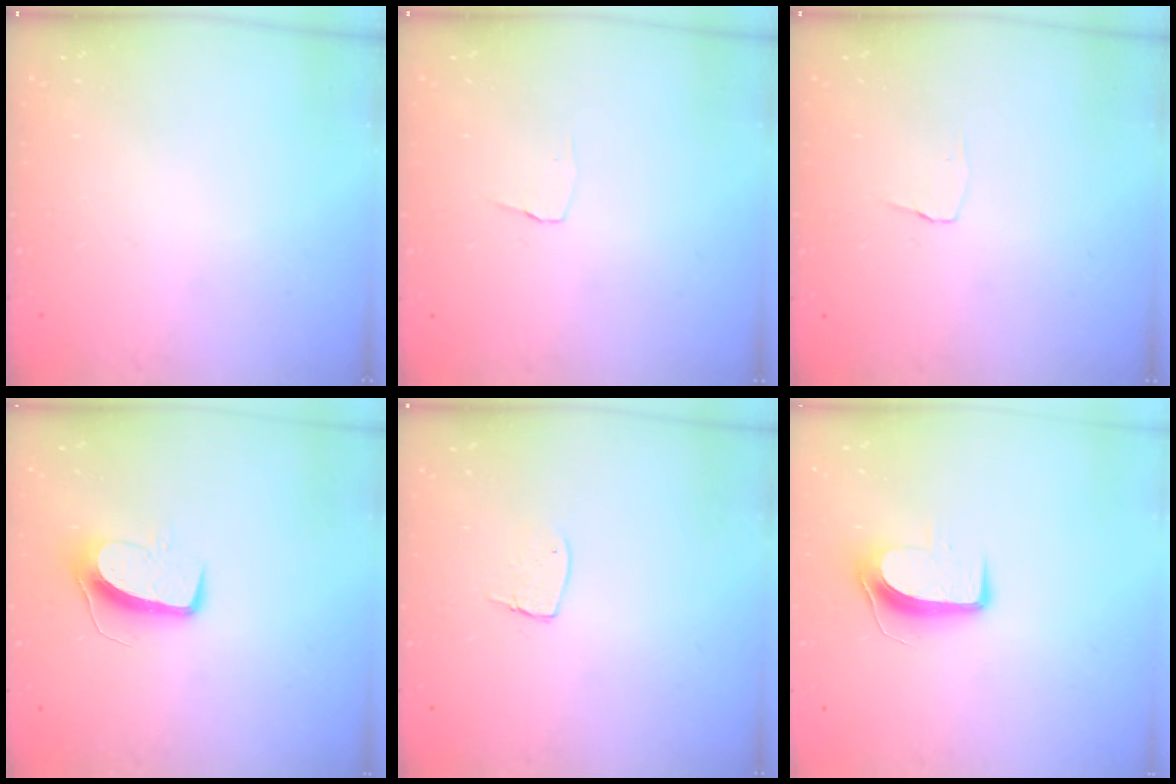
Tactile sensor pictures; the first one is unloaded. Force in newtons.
{"total": 2.9, "press": 2.8, "slide": 0.3}
{"total": 2.9, "press": 2.8, "slide": 0.3}
{"total": 10.4, "press": 10.4, "slide": 0.4}
{"total": 5.5, "press": 5.5, "slide": 0.3}
{"total": 8.7, "press": 8.6, "slide": 0.5}